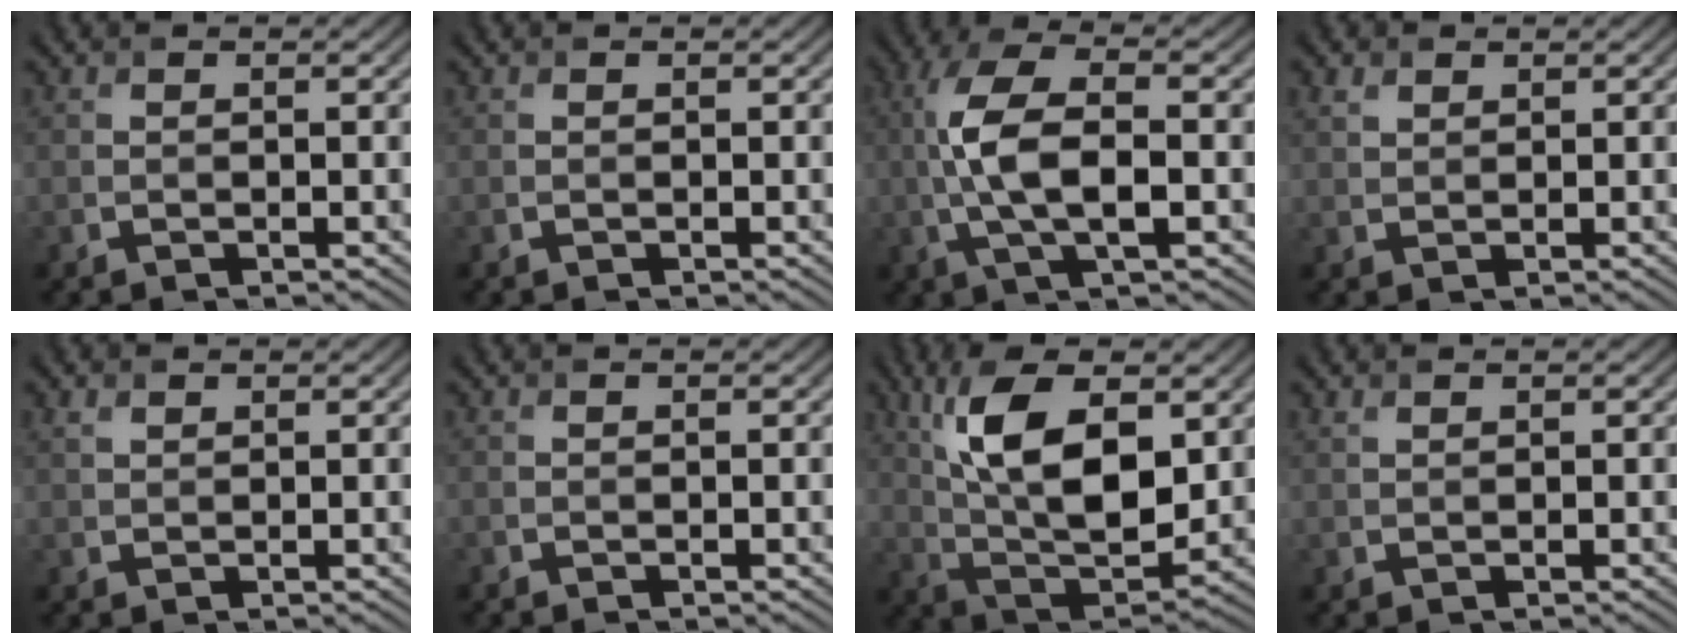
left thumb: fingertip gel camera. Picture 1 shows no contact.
{"total": 0.0}
{"total": 9.3, "force": [-0.7, 3.7, 8.5], "torque": [-0.182, 0.012, -0.019]}
{"total": 1.9, "force": [1.2, 1.2, 0.8], "torque": [-0.024, 0.001, 0.028]}
{"total": 1.5, "force": [1.0, 0.9, 0.7], "torque": [-0.021, 0.001, 0.021]}
{"total": 0.0}
{"total": 13.7, "force": [4.4, 6.5, 11.3], "torque": [-0.222, -0.005, 0.089]}
{"total": 0.9, "force": [0.8, 0.4, 0.4], "torque": [-0.016, -0.001, 0.019]}